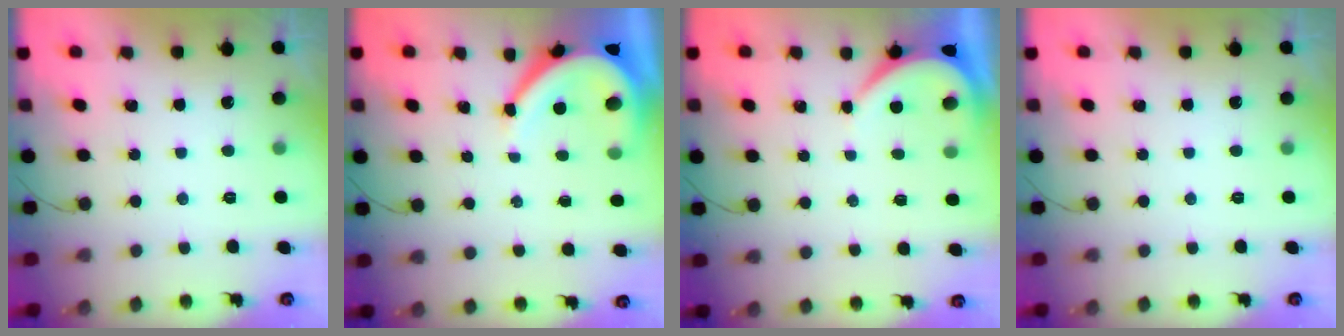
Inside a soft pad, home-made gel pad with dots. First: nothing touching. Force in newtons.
{"total": 9.9, "press": 9.8, "slide": 1.1}
{"total": 3.9, "press": 3.9, "slide": 0.6}
{"total": 0.0}